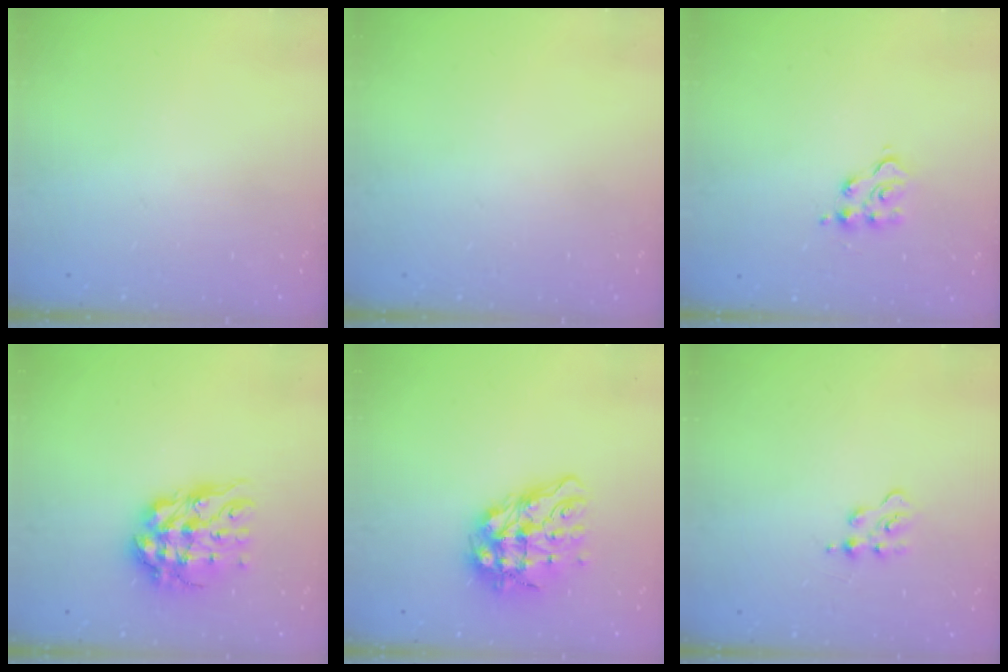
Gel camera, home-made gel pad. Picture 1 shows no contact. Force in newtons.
{"total": 0.0}
{"total": 5.7, "press": 5.7, "slide": 0.2}
{"total": 10.9, "press": 10.8, "slide": 1.4}
{"total": 12.9, "press": 12.8, "slide": 1.4}
{"total": 2.4, "press": 2.4, "slide": 0.3}